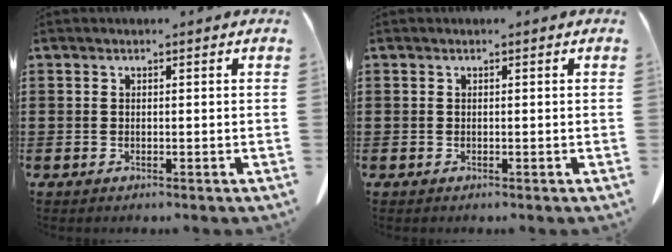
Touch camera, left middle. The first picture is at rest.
{"total": 0.0}